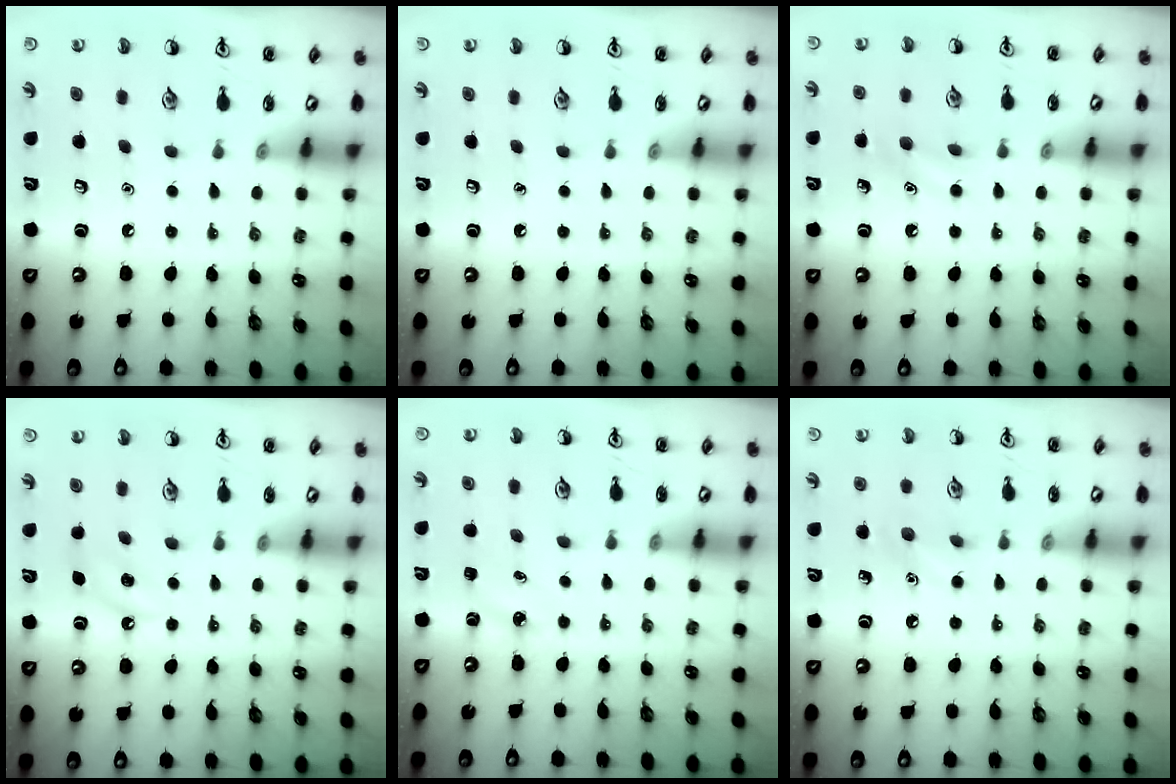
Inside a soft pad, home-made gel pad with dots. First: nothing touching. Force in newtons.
{"total": 0.0}
{"total": 6.9, "press": 6.6, "slide": 2.1}
{"total": 4.1, "press": 3.9, "slide": 1.4}
{"total": 3.7, "press": 3.5, "slide": 1.1}
{"total": 5.5, "press": 5.2, "slide": 1.6}